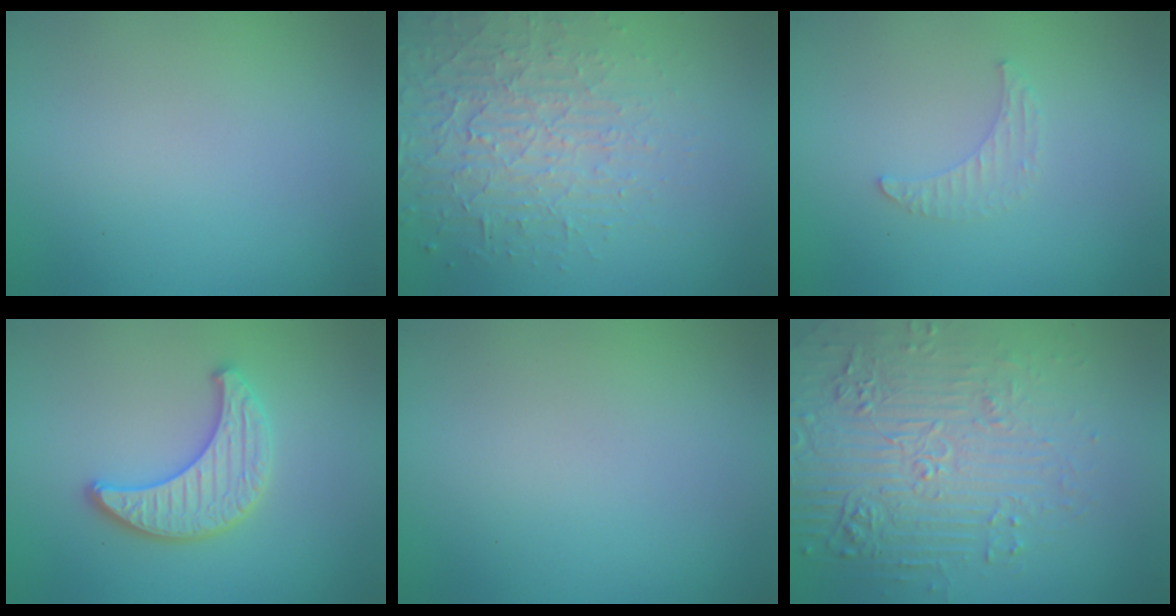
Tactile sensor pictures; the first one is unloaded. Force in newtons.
{"total": 4.6, "press": 4.0, "slide": 2.3}
{"total": 1.3, "press": 1.3, "slide": 0.4}
{"total": 3.3, "press": 3.2, "slide": 0.4}
{"total": 0.0}
{"total": 7.2, "press": 5.4, "slide": 4.8}